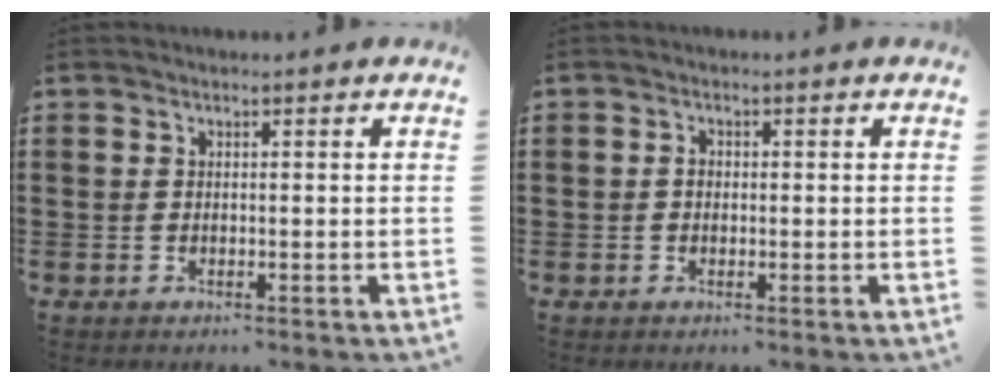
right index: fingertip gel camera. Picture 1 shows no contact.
{"total": 1.2, "force": [-0.1, 0.9, 0.8], "torque": [-0.017, 0.005, -0.002]}